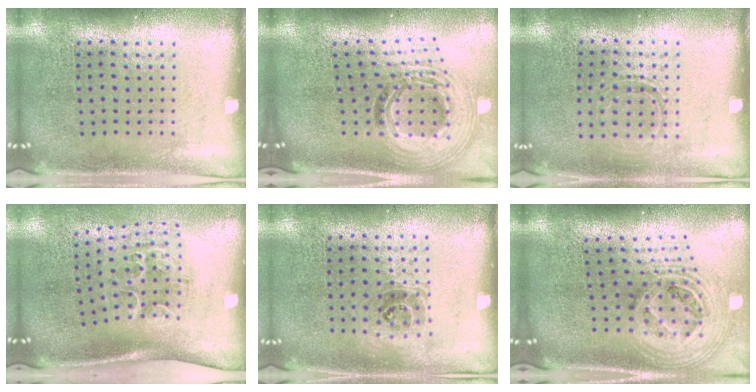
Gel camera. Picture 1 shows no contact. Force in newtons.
{"total": 2.1, "press": 1.6, "slide": 1.4}
{"total": 1.0, "press": 0.9, "slide": 0.4}
{"total": 1.5, "press": 1.3, "slide": 0.8}
{"total": 1.1, "press": 0.9, "slide": 0.6}
{"total": 2.3, "press": 1.7, "slide": 1.5}